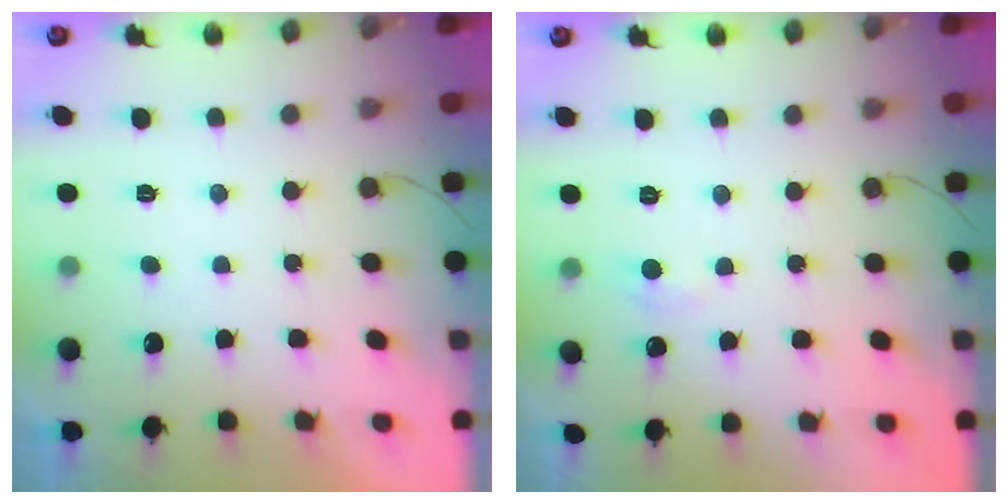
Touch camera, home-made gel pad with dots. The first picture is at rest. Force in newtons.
{"total": 2.8, "press": 2.7, "slide": 0.4}